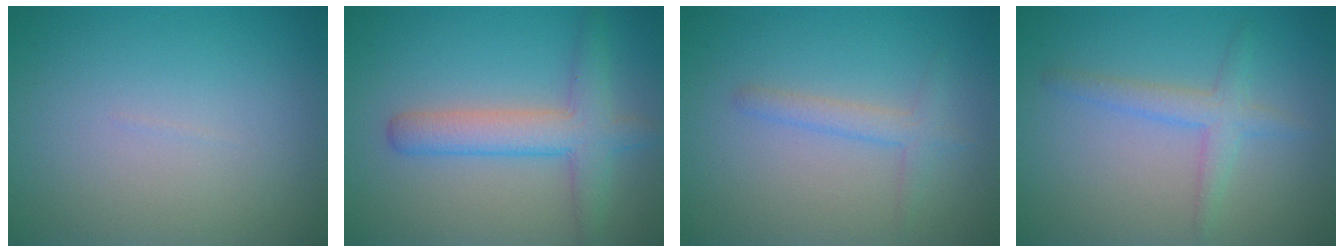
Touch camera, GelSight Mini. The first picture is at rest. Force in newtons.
{"total": 4.5, "press": 4.5, "slide": 0.2}
{"total": 1.8, "press": 1.8, "slide": 0.1}
{"total": 2.4, "press": 2.4, "slide": 0.2}